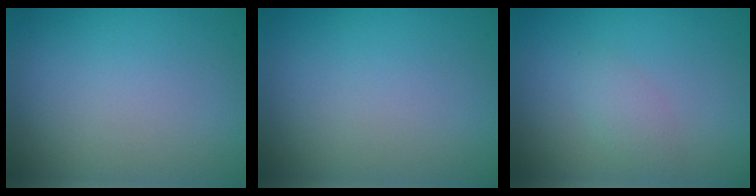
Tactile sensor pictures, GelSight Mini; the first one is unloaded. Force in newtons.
{"total": 0.0}
{"total": 1.5, "press": 1.5, "slide": 0.1}